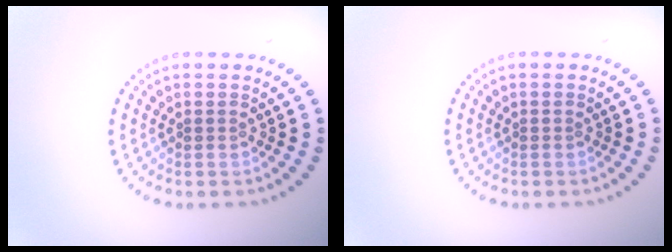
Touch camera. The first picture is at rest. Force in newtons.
{"total": 0.0}